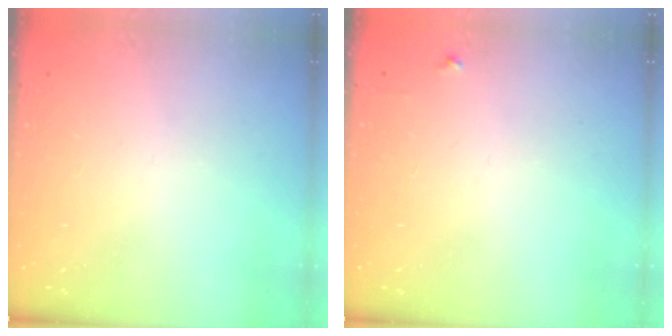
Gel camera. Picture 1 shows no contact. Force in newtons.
{"total": 4.1, "press": 4.1, "slide": 0.6}